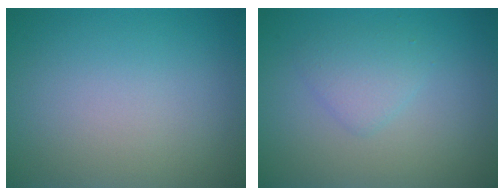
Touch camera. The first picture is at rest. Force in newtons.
{"total": 1.9, "press": 1.9, "slide": 0.2}